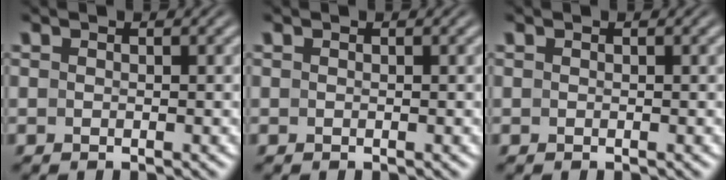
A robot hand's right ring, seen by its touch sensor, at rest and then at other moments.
{"total": 0.0}
{"total": 0.0}